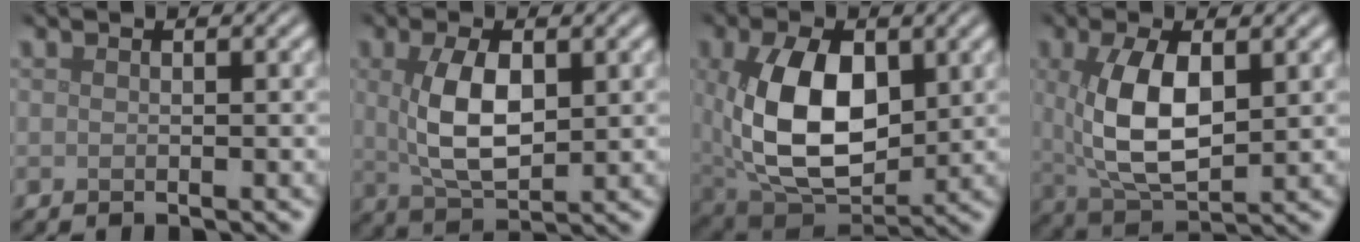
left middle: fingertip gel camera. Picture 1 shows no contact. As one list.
[{"total": 5.6, "force": [0.8, 2.7, 4.9], "torque": [-0.104, 0.000, 0.022]}, {"total": 11.0, "force": [1.1, 6.6, 8.7], "torque": [-0.180, -0.011, 0.030]}, {"total": 7.4, "force": [1.0, 3.6, 6.4], "torque": [-0.142, -0.003, 0.024]}]